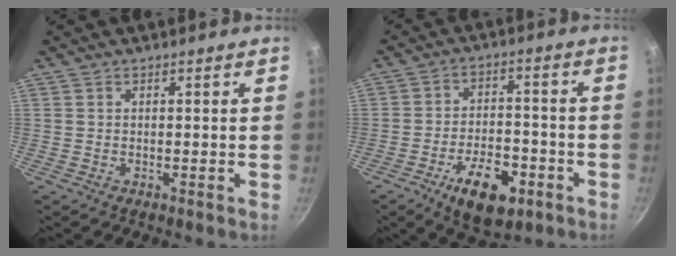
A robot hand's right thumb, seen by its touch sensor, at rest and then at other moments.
{"total": 12.5, "force": [-6.0, 6.3, 8.9], "torque": [-0.119, 0.029, -0.089]}